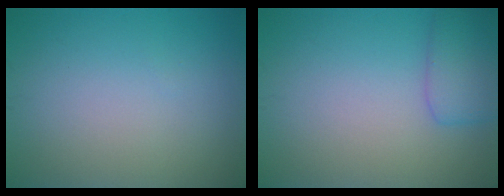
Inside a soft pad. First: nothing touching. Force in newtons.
{"total": 2.9, "press": 2.9, "slide": 0.1}